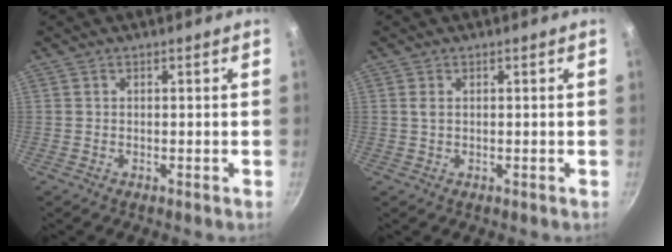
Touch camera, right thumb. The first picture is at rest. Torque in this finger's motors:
{"motor_torque": [-0.29, 0.52, 0.36, 0.21, 0.00]}